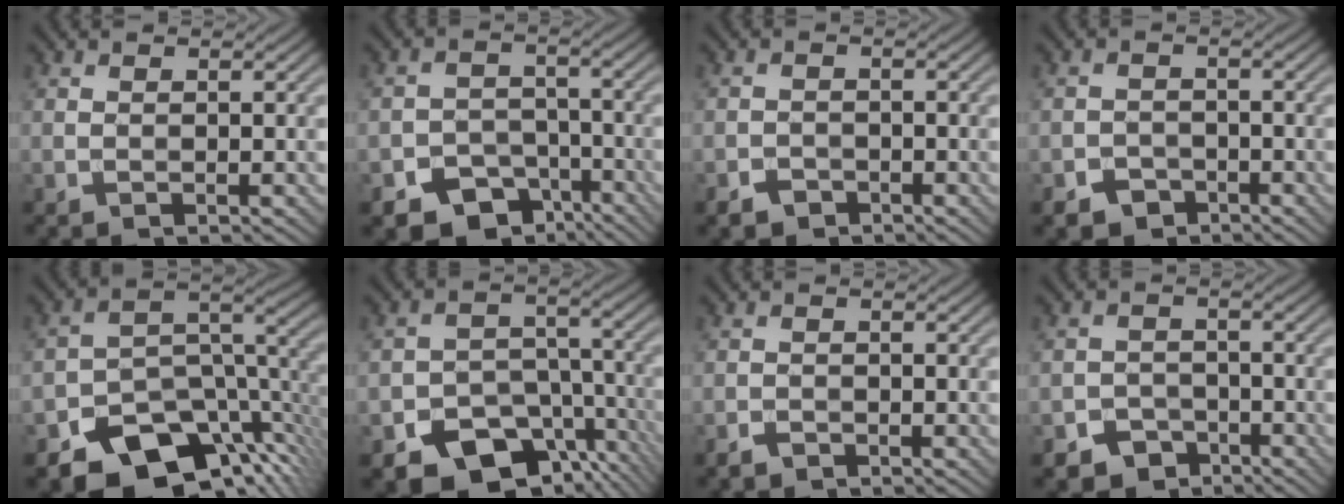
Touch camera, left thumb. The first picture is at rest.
{"total": 9.0, "force": [-6.0, 6.0, 2.9], "torque": [-0.041, -0.014, -0.092]}
{"total": 2.1, "force": [-1.6, 1.3, 0.5], "torque": [-0.008, -0.001, -0.035]}
{"total": 3.1, "force": [-2.2, 2.1, 0.8], "torque": [-0.009, -0.002, -0.042]}
{"total": 13.1, "force": [-8.6, 7.4, 6.7], "torque": [-0.113, -0.027, -0.138]}
{"total": 13.6, "force": [-8.6, 8.7, 6.0], "torque": [-0.088, -0.023, -0.125]}
{"total": 1.4, "force": [-1.1, 0.7, 0.4], "torque": [-0.008, -0.002, -0.025]}
{"total": 4.6, "force": [-3.3, 3.0, 1.0], "torque": [-0.015, 0.000, -0.058]}